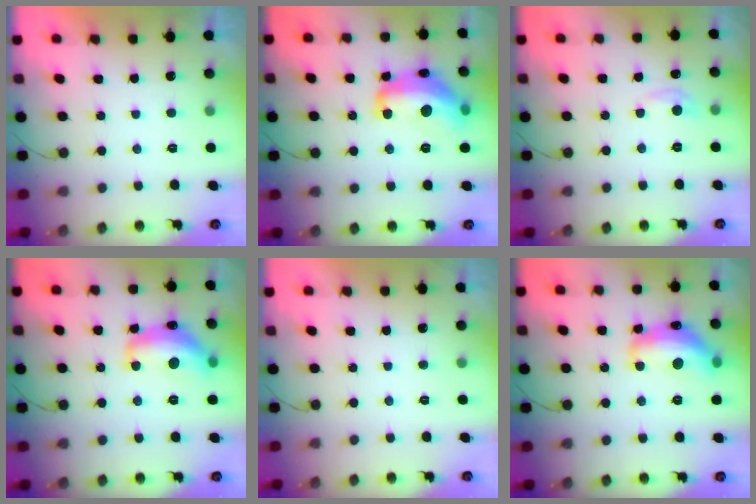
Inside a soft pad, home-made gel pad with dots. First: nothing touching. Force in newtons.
{"total": 18.4, "press": 18.4, "slide": 1.0}
{"total": 5.1, "press": 5.1, "slide": 0.6}
{"total": 15.2, "press": 15.1, "slide": 1.0}
{"total": 0.0}
{"total": 16.2, "press": 16.2, "slide": 0.6}